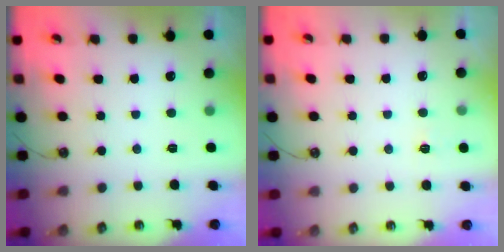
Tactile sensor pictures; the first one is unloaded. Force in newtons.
{"total": 2.5, "press": 2.4, "slide": 0.4}